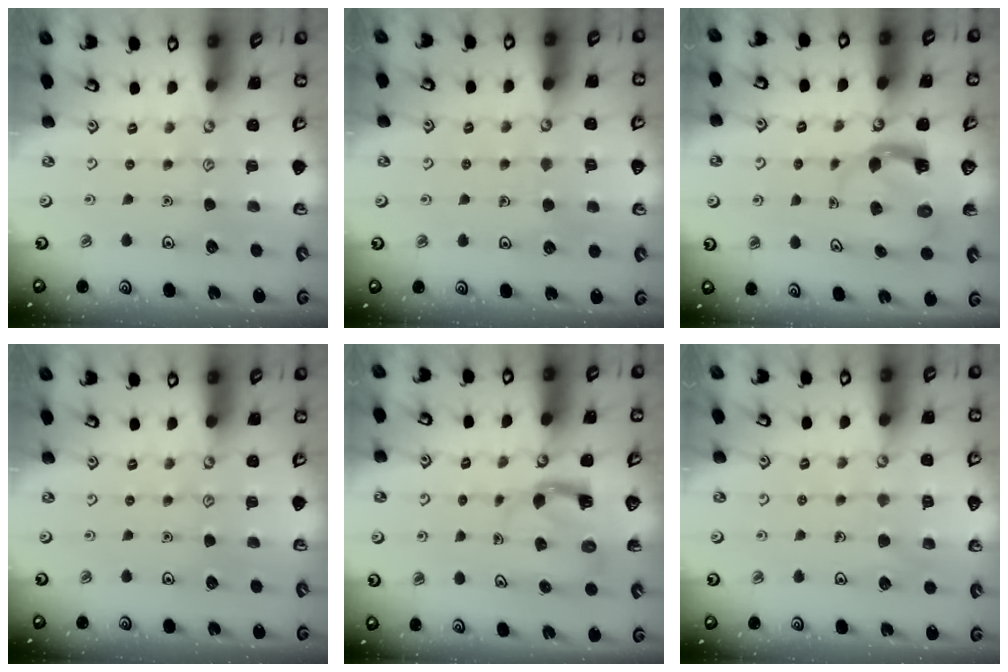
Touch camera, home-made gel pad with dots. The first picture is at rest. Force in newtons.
{"total": 2.9, "press": 2.9, "slide": 0.2}
{"total": 4.2, "press": 4.2, "slide": 0.2}
{"total": 0.0}
{"total": 4.0, "press": 3.9, "slide": 0.6}
{"total": 4.8, "press": 4.8, "slide": 0.3}